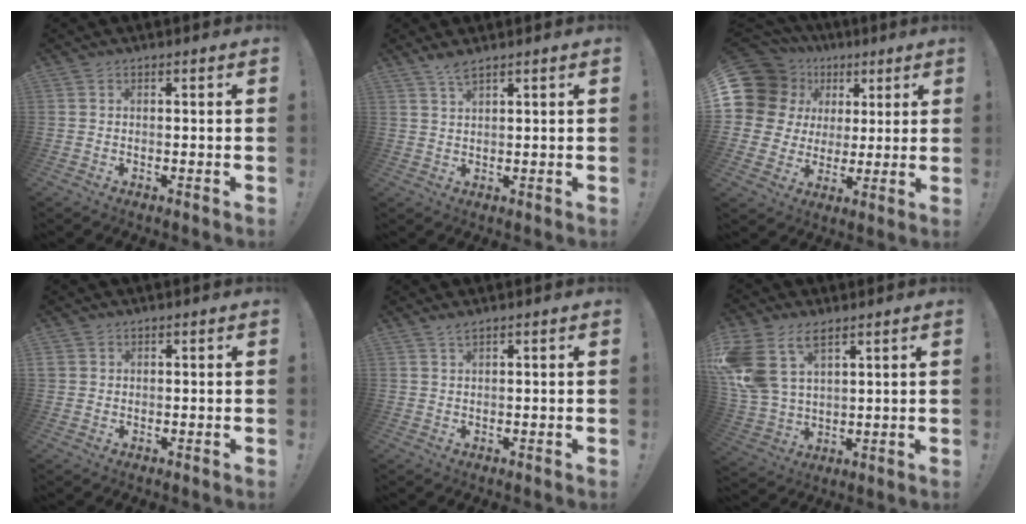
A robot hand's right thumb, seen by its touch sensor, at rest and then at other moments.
{"total": 2.8, "force": [2.2, 0.4, 1.7], "torque": [-0.038, -0.009, 0.040]}
{"total": 14.2, "force": [5.1, 12.0, 5.7], "torque": [-0.107, -0.028, 0.115]}
{"total": 1.5, "force": [0.8, 1.3, 0.3], "torque": [-0.009, 0.002, 0.016]}
{"total": 1.3, "force": [1.0, 0.0, 0.9], "torque": [-0.018, 0.000, 0.018]}
{"total": 13.6, "force": [7.2, 8.3, 8.1], "torque": [-0.175, -0.031, 0.142]}